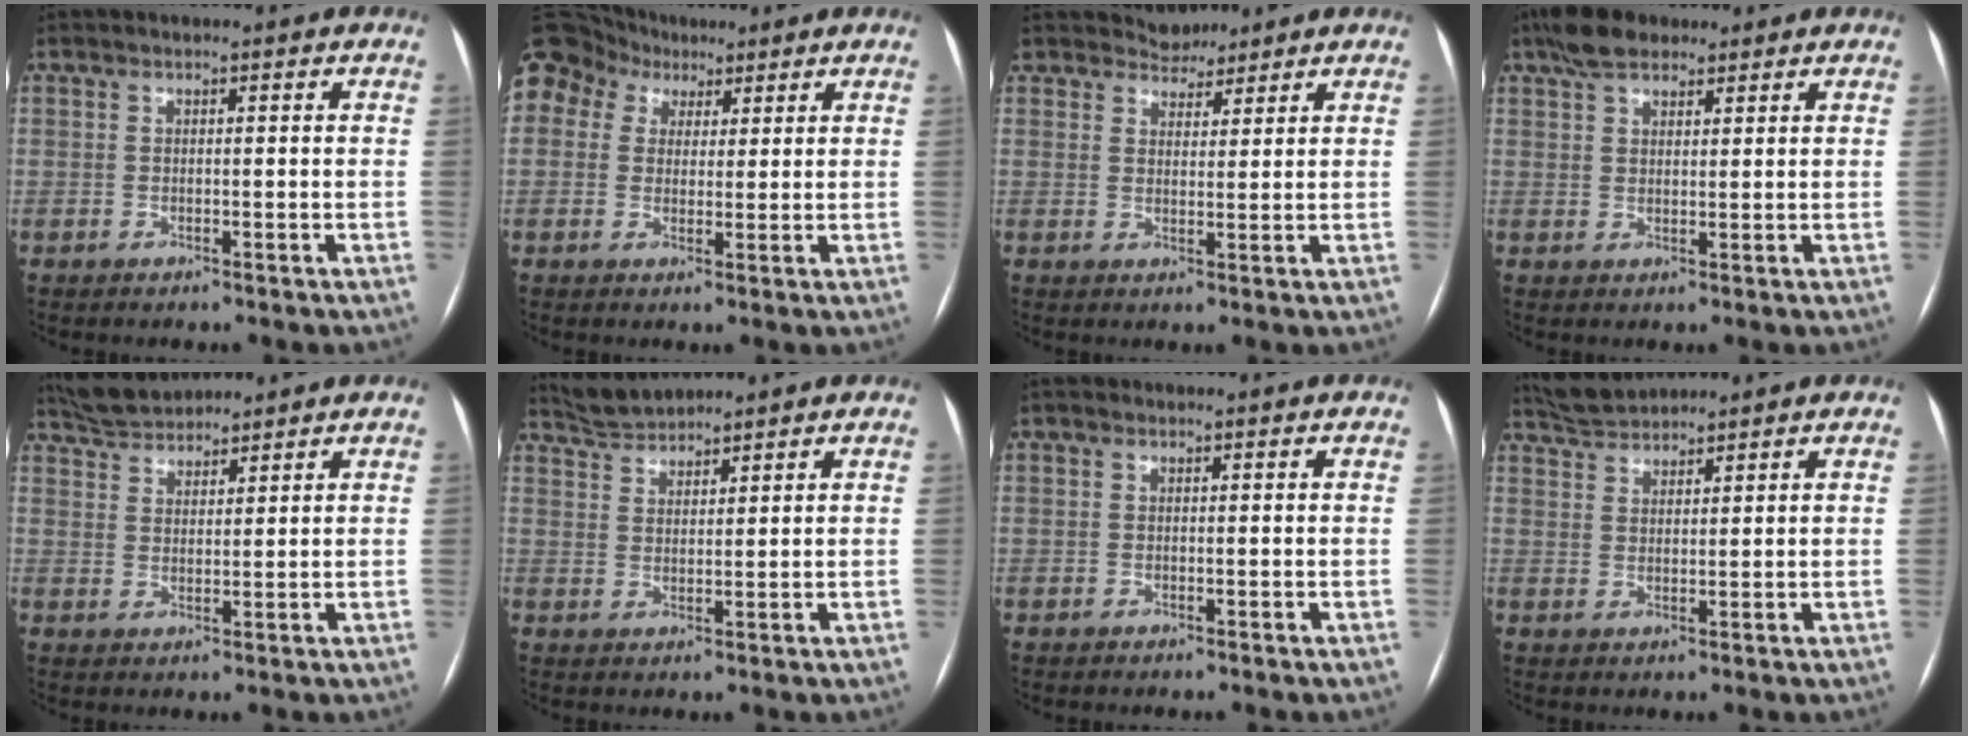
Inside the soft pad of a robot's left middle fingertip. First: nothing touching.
{"total": 15.3, "force": [8.0, 11.9, 5.3], "torque": [-0.173, 0.082, 0.157]}
{"total": 3.3, "force": [3.0, 1.3, -0.4], "torque": [0.006, 0.004, 0.049]}
{"total": 5.8, "force": [4.3, 2.7, 2.8], "torque": [-0.057, 0.024, 0.080]}
{"total": 5.7, "force": [5.5, 1.2, 0.8], "torque": [-0.024, 0.025, 0.105]}
{"total": 4.1, "force": [4.1, 0.3, -0.1], "torque": [-0.006, 0.015, 0.082]}
{"total": 1.2, "force": [-0.6, -0.9, -0.5], "torque": [0.011, -0.007, -0.012]}
{"total": 4.1, "force": [4.1, 0.3, 0.1], "torque": [-0.012, 0.019, 0.082]}